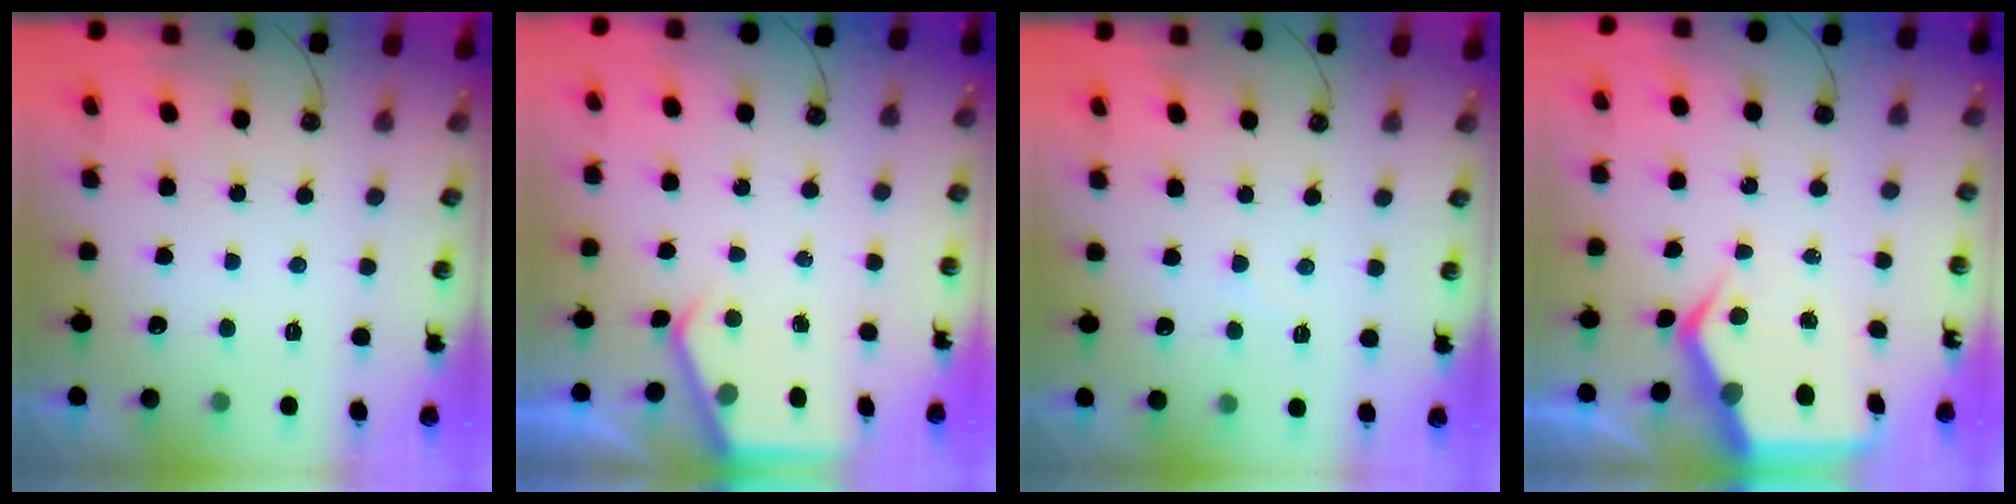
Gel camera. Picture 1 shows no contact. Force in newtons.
{"total": 3.5, "press": 3.4, "slide": 0.5}
{"total": 2.9, "press": 2.9, "slide": 0.4}
{"total": 8.6, "press": 8.5, "slide": 1.3}